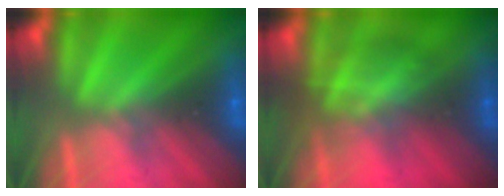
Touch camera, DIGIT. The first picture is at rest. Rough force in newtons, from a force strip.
{"total": 2.9}